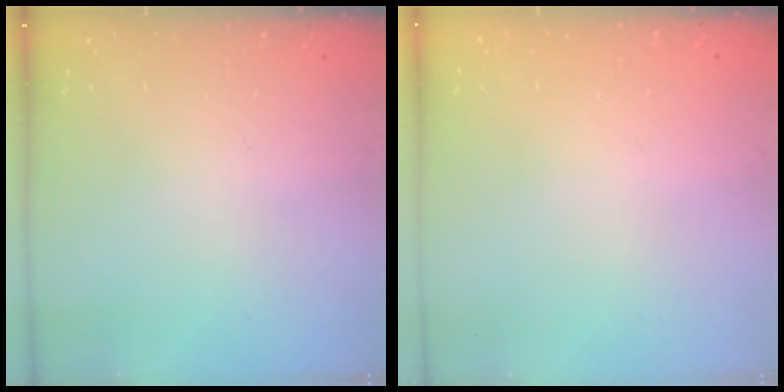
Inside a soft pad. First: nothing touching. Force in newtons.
{"total": 0.0}